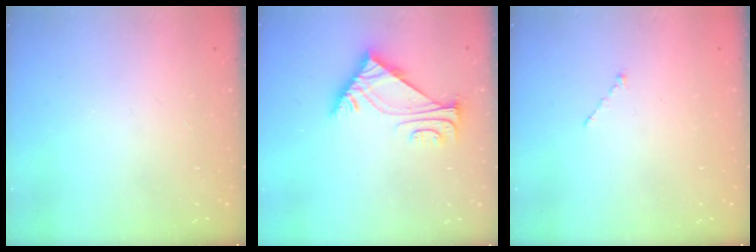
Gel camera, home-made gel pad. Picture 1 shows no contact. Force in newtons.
{"total": 6.6, "press": 6.6, "slide": 1.0}
{"total": 1.0, "press": 0.9, "slide": 0.3}